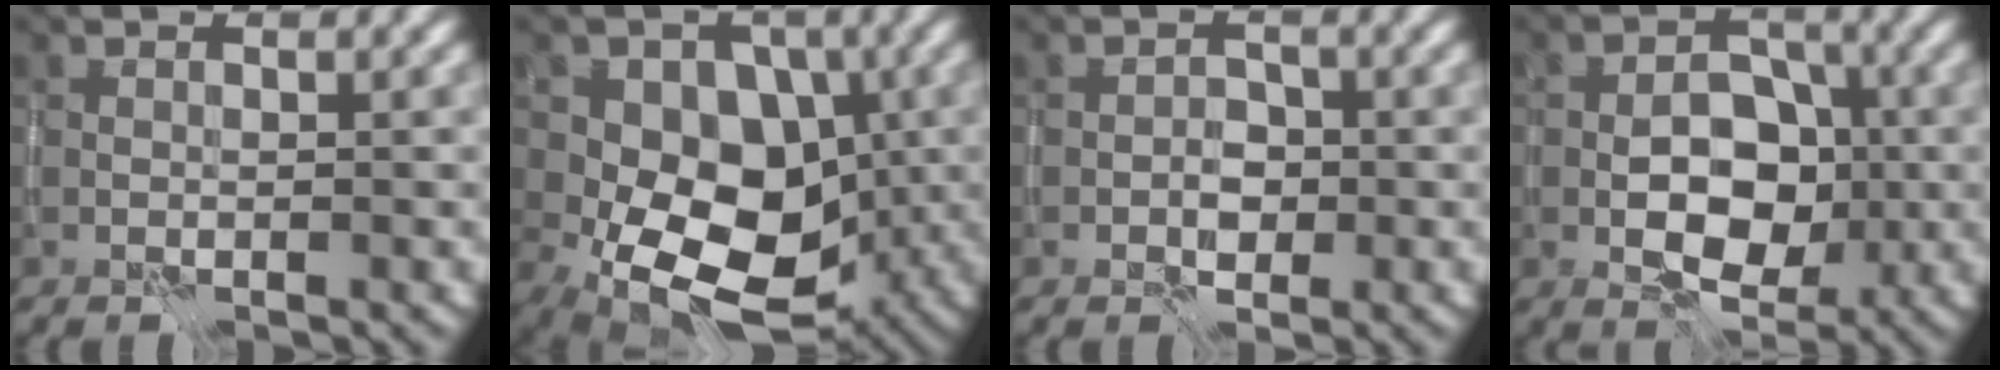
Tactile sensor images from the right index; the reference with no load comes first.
{"total": 11.2, "force": [-1.3, 8.2, 7.4], "torque": [-0.076, 0.002, -0.037]}
{"total": 1.9, "force": [-0.7, 1.3, 1.2], "torque": [-0.015, 0.000, -0.012]}
{"total": 6.2, "force": [-1.4, 4.1, 4.5], "torque": [-0.067, 0.002, -0.027]}